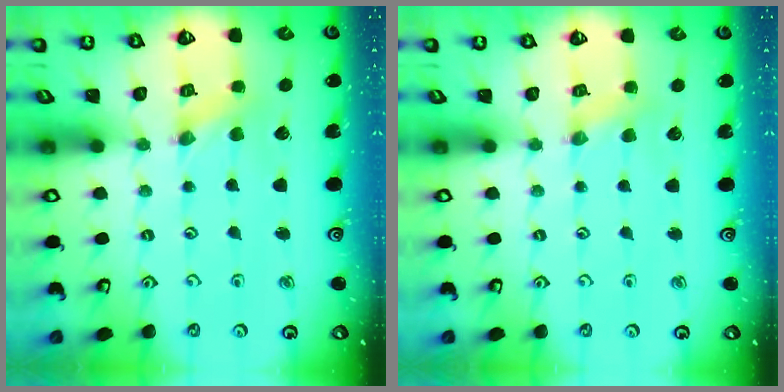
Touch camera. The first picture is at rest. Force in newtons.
{"total": 3.7, "press": 3.6, "slide": 0.6}